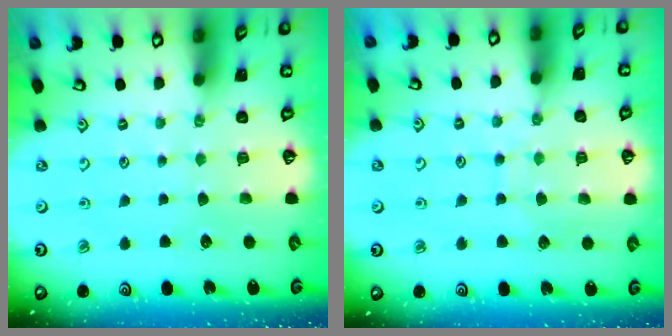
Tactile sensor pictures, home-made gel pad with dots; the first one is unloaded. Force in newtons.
{"total": 7.1, "press": 7.0, "slide": 0.6}